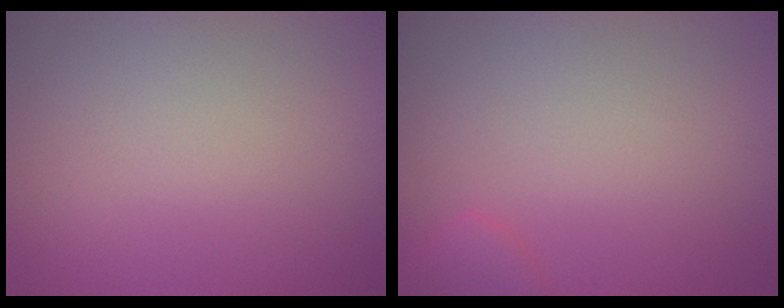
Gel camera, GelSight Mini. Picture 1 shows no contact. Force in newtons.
{"total": 1.6, "press": 1.6, "slide": 0.1}